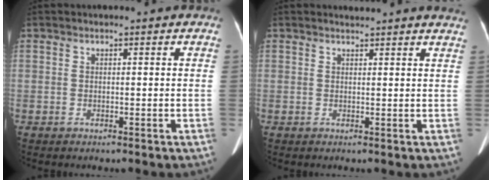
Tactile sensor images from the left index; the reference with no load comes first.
{"total": 5.5, "force": [5.4, 0.1, 0.9], "torque": [-0.009, 0.001, 0.043]}